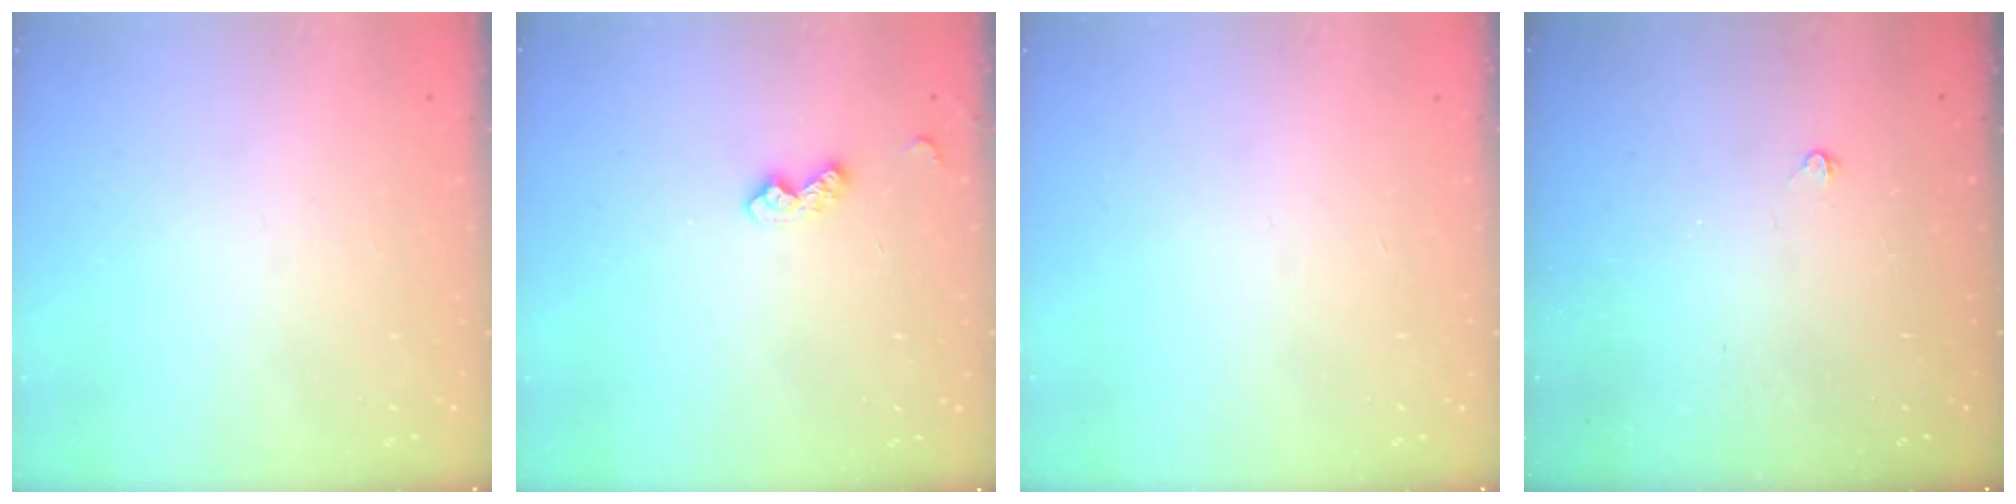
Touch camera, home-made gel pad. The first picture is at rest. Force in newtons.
{"total": 7.7, "press": 7.6, "slide": 0.8}
{"total": 0.0}
{"total": 2.4, "press": 2.4, "slide": 0.5}